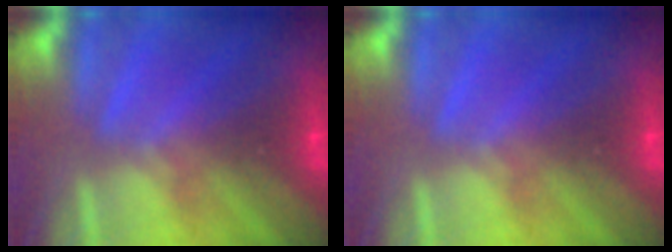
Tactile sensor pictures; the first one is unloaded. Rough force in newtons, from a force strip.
{"total": 0.0}